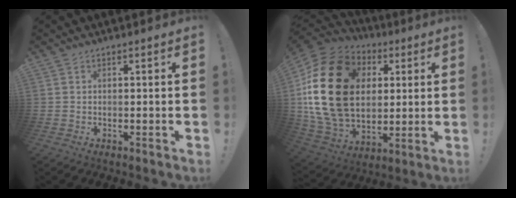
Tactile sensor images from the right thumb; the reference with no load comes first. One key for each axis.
{"total": 28.5, "fx": 4.9, "fy": 20.7, "fz": 18.9, "tx": -0.374, "ty": -0.008, "tz": 0.116}